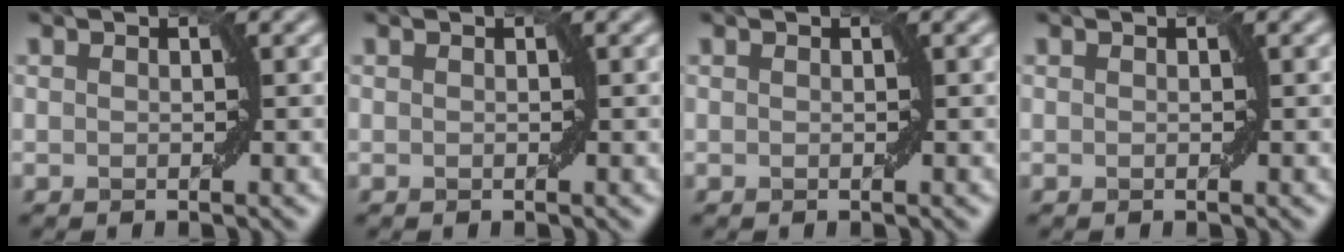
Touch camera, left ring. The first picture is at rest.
{"total": 0.0}
{"total": 0.0}
{"total": 0.0}